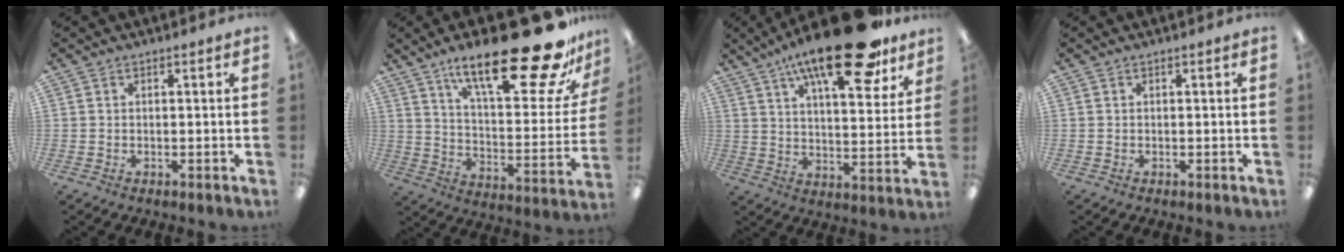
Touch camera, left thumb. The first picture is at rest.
{"total": 28.5, "force": [18.7, 8.0, 20.0], "torque": [-0.295, -0.122, 0.300]}
{"total": 21.3, "force": [14.5, 6.8, 14.0], "torque": [-0.212, -0.082, 0.235]}
{"total": 0.0}